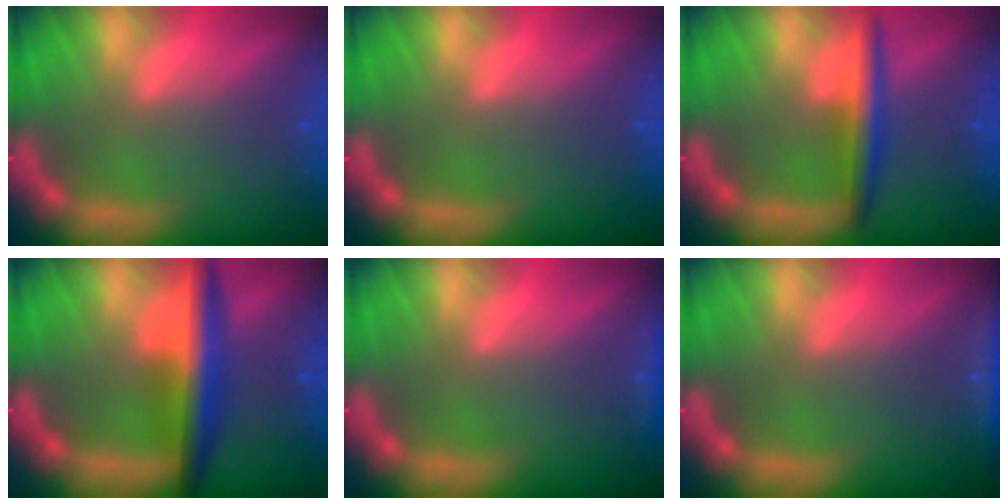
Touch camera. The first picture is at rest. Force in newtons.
{"total": 0.0}
{"total": 4.0}
{"total": 6.6}
{"total": 0.9}
{"total": 2.9}